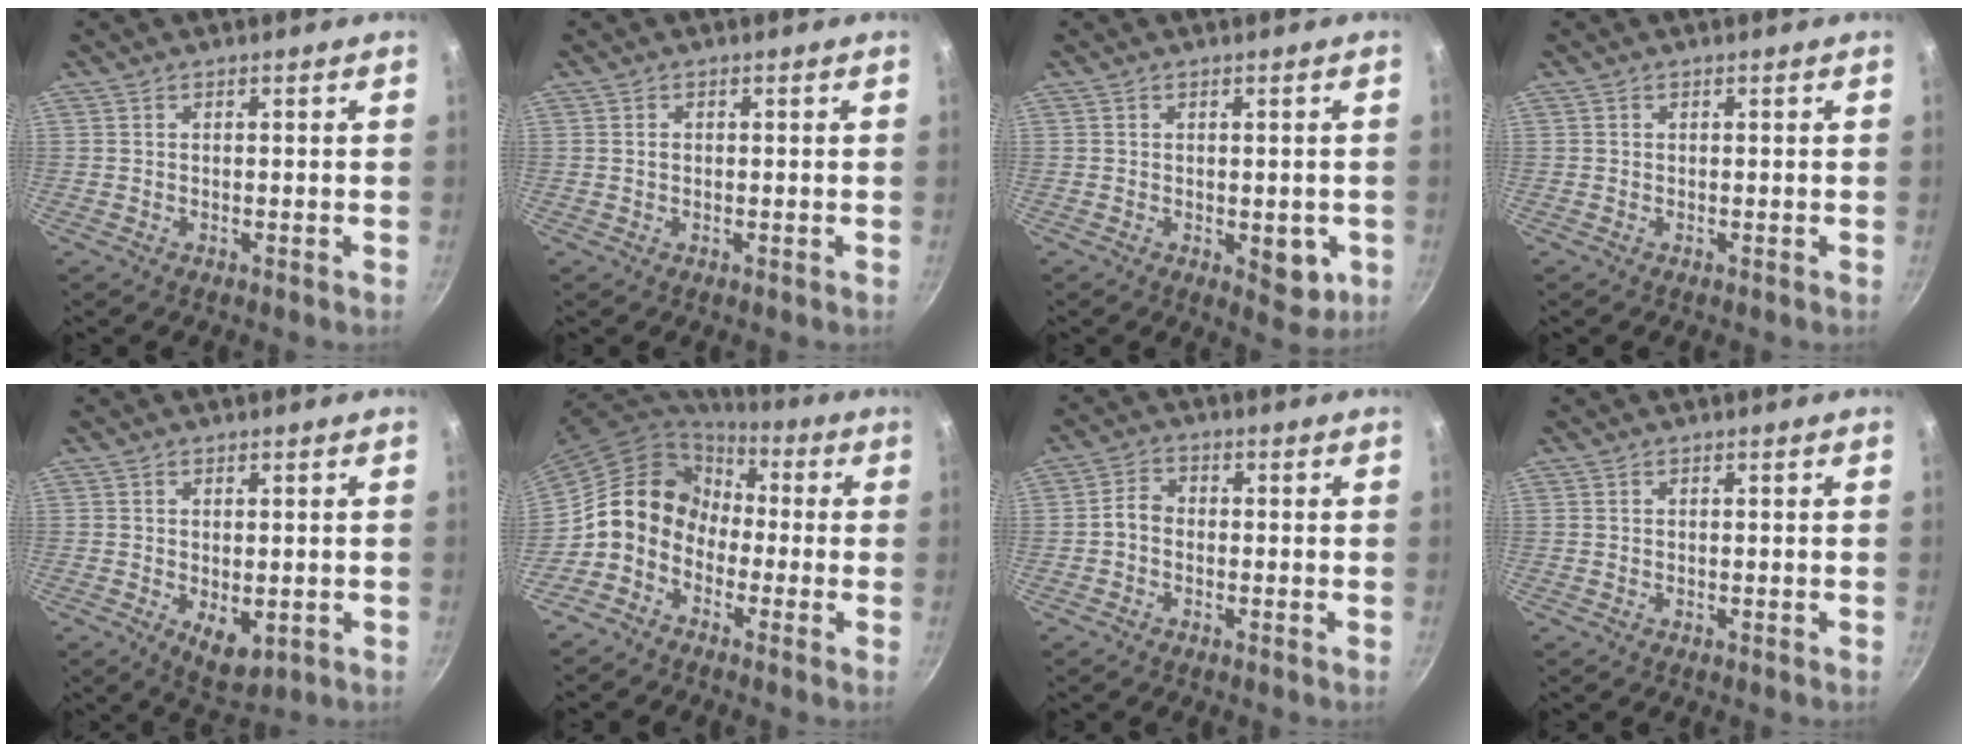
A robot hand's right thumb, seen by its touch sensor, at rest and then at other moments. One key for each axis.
{"total": 1.0, "fx": 0.1, "fy": 0.8, "fz": 0.6, "tx": -0.009, "ty": 0.004, "tz": 0.001}
{"total": 5.8, "fx": -1.2, "fy": 3.2, "fz": 4.6, "tx": -0.034, "ty": 0.000, "tz": -0.010}
{"total": 0.0}
{"total": 5.7, "fx": -0.9, "fy": 3.4, "fz": 4.5, "tx": -0.057, "ty": -0.013, "tz": -0.003}
{"total": 11.9, "fx": -2.4, "fy": 10.1, "fz": 5.8, "tx": -0.065, "ty": 0.051, "tz": -0.067}
{"total": 3.1, "fx": -0.9, "fy": 2.3, "fz": 1.8, "tx": -0.032, "ty": 0.020, "tz": -0.028}
{"total": 0.0}